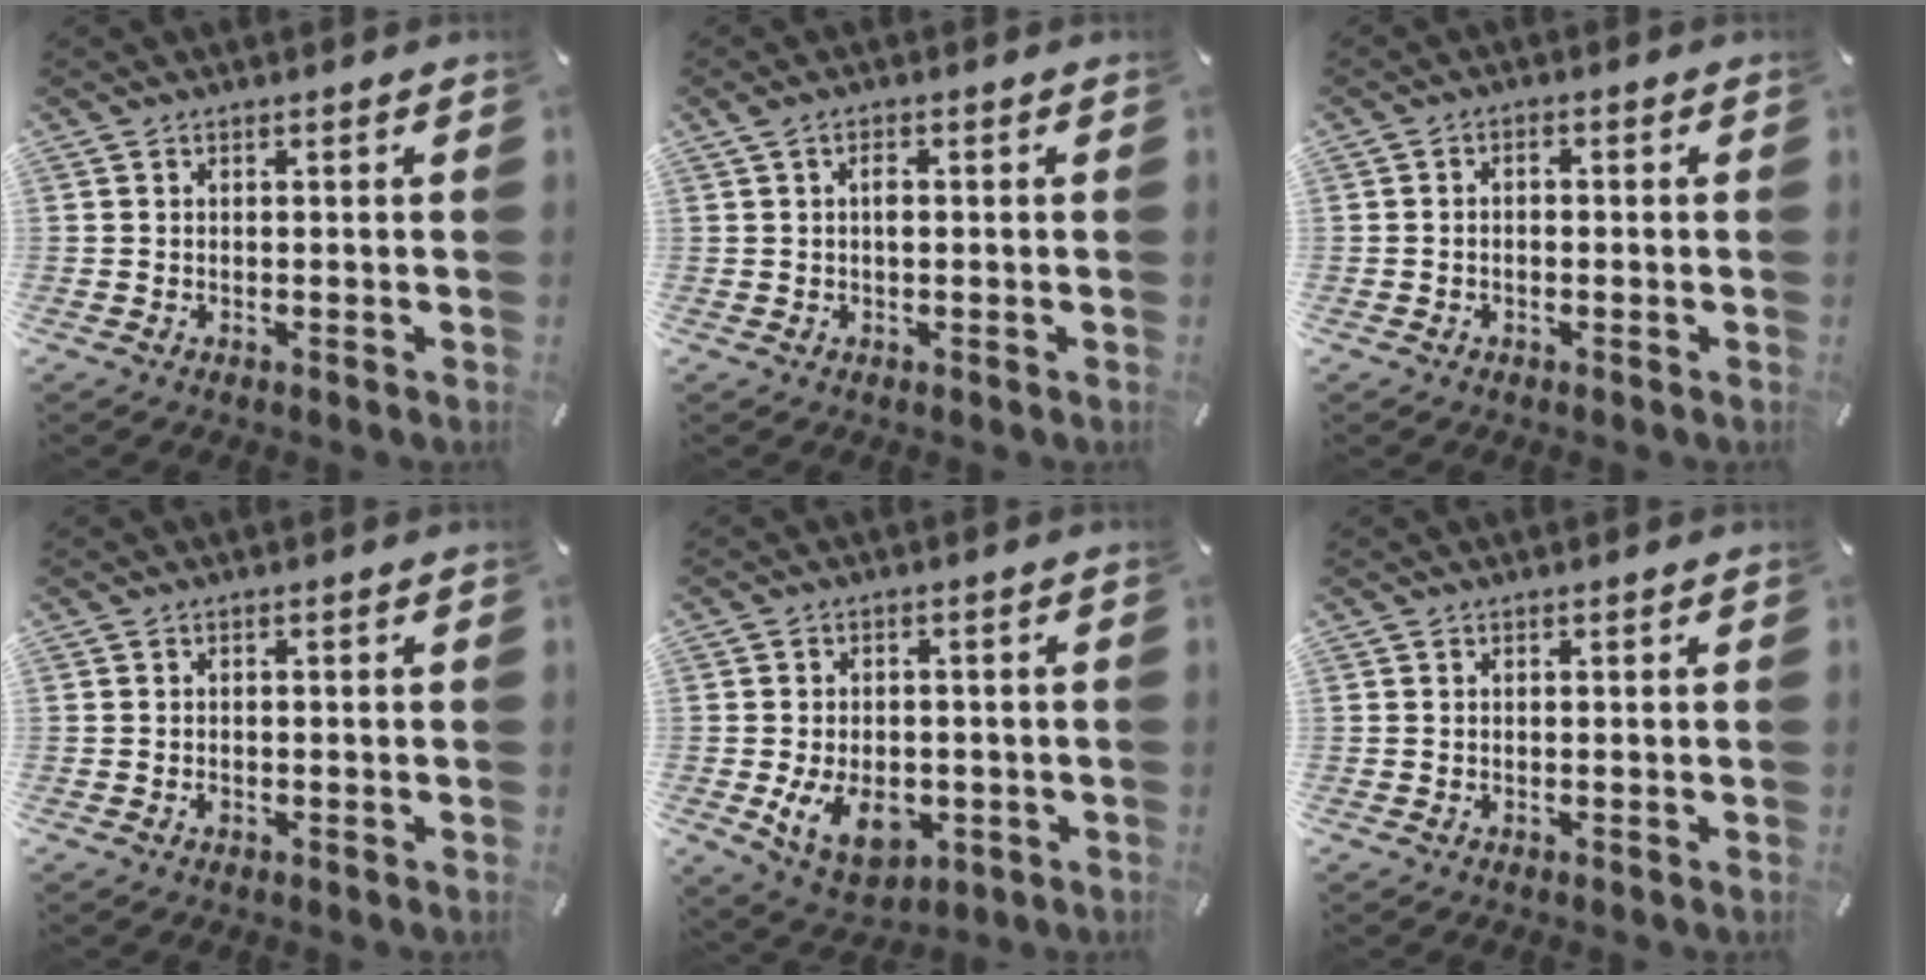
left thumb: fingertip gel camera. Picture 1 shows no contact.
{"total": 2.2, "force": [0.2, 1.0, 2.0], "torque": [-0.041, 0.004, 0.002]}
{"total": 1.7, "force": [-0.6, 1.0, 1.2], "torque": [-0.024, 0.005, -0.013]}
{"total": 0.8, "force": [-0.4, 0.6, 0.4], "torque": [-0.006, 0.002, -0.009]}
{"total": 10.4, "force": [-2.6, 7.1, 7.1], "torque": [-0.126, -0.002, -0.043]}
{"total": 0.0}